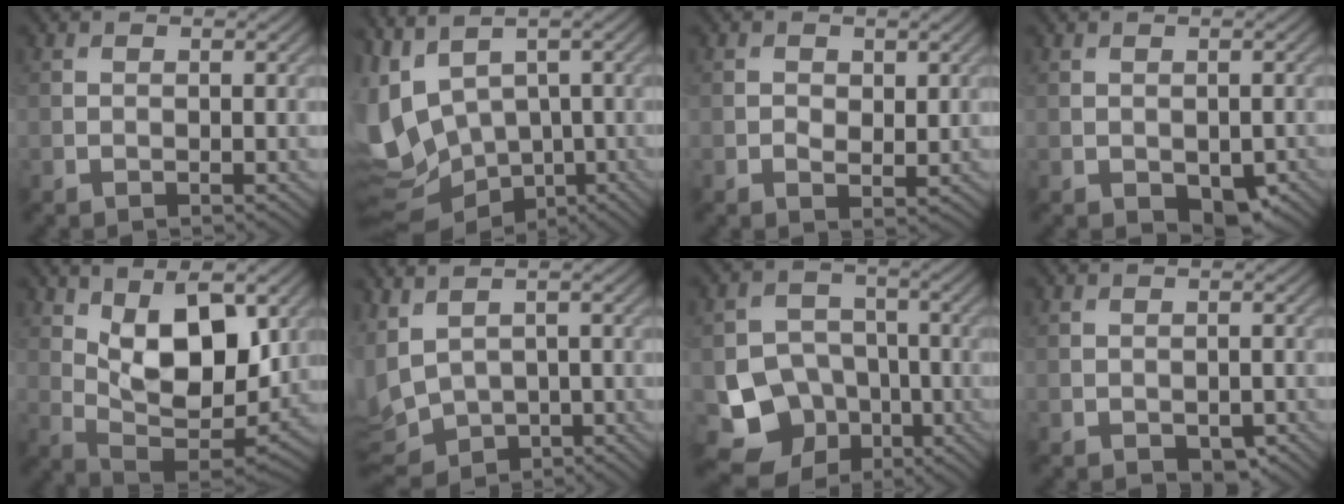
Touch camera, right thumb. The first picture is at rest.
{"total": 10.6, "force": [-0.6, 7.6, 7.3], "torque": [-0.205, -0.026, 0.038]}
{"total": 1.6, "force": [0.5, 1.2, 1.0], "torque": [-0.021, -0.008, 0.010]}
{"total": 4.1, "force": [-1.6, 2.5, 2.8], "torque": [-0.043, -0.018, -0.016]}
{"total": 13.6, "force": [4.5, 6.6, 11.0], "torque": [-0.188, 0.000, 0.079]}
{"total": 7.9, "force": [0.0, 5.4, 5.7], "torque": [-0.178, -0.024, 0.013]}
{"total": 9.6, "force": [-4.2, 7.6, 3.9], "torque": [-0.080, -0.032, -0.081]}
{"total": 2.3, "force": [-1.0, 1.4, 1.5], "torque": [-0.025, -0.013, -0.008]}